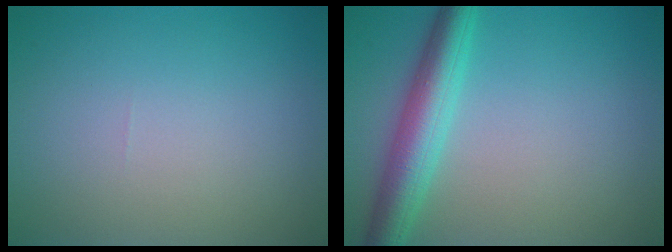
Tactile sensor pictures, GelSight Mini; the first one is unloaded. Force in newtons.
{"total": 5.0, "press": 5.0, "slide": 0.1}